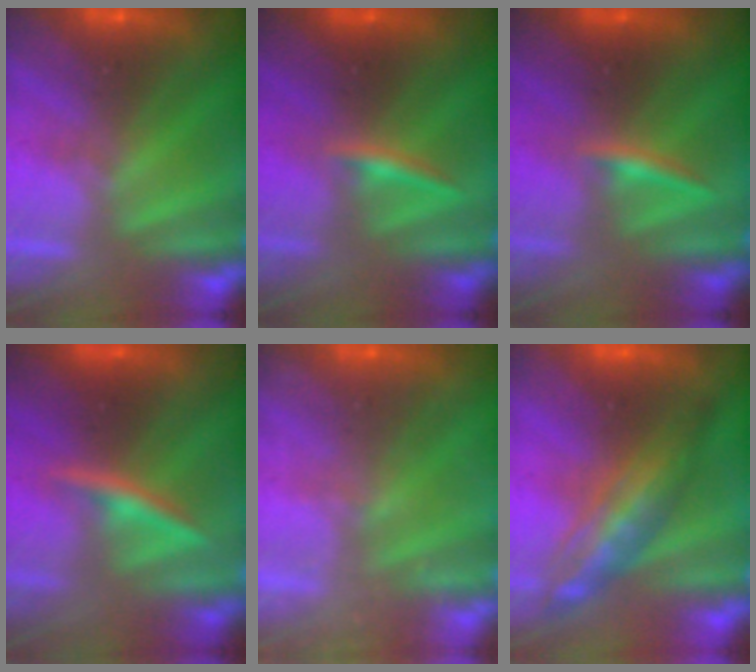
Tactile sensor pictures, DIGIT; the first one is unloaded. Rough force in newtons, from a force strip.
{"total": 2.3}
{"total": 2.3}
{"total": 2.6}
{"total": 2.4}
{"total": 2.9}